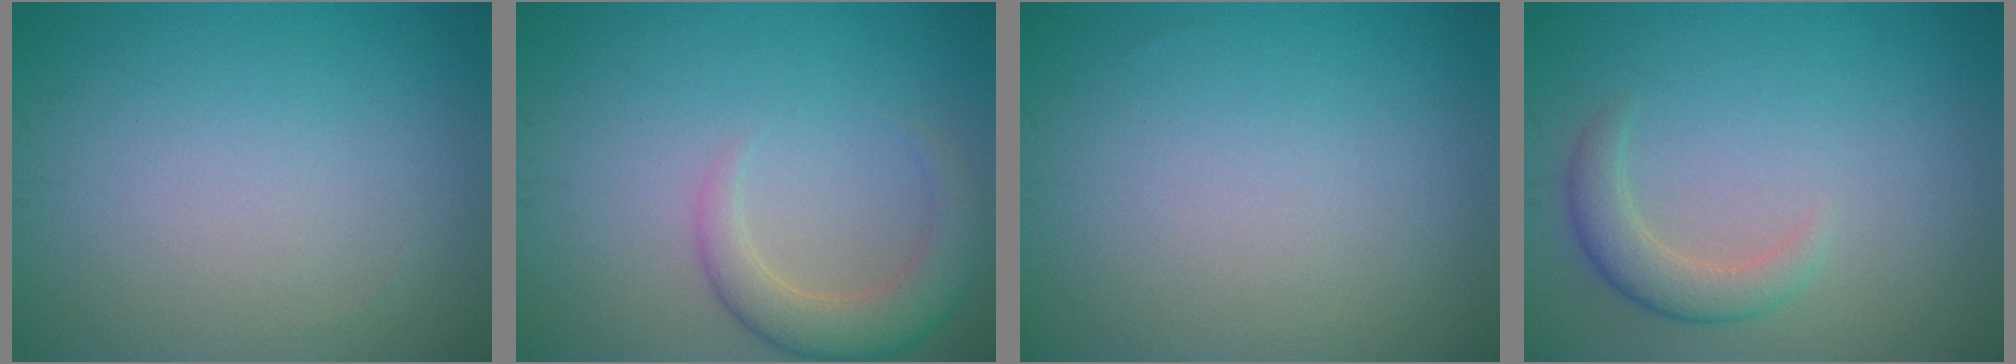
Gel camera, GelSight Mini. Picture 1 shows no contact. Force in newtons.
{"total": 3.9, "press": 3.9, "slide": 0.3}
{"total": 0.0}
{"total": 2.7, "press": 2.7, "slide": 0.4}